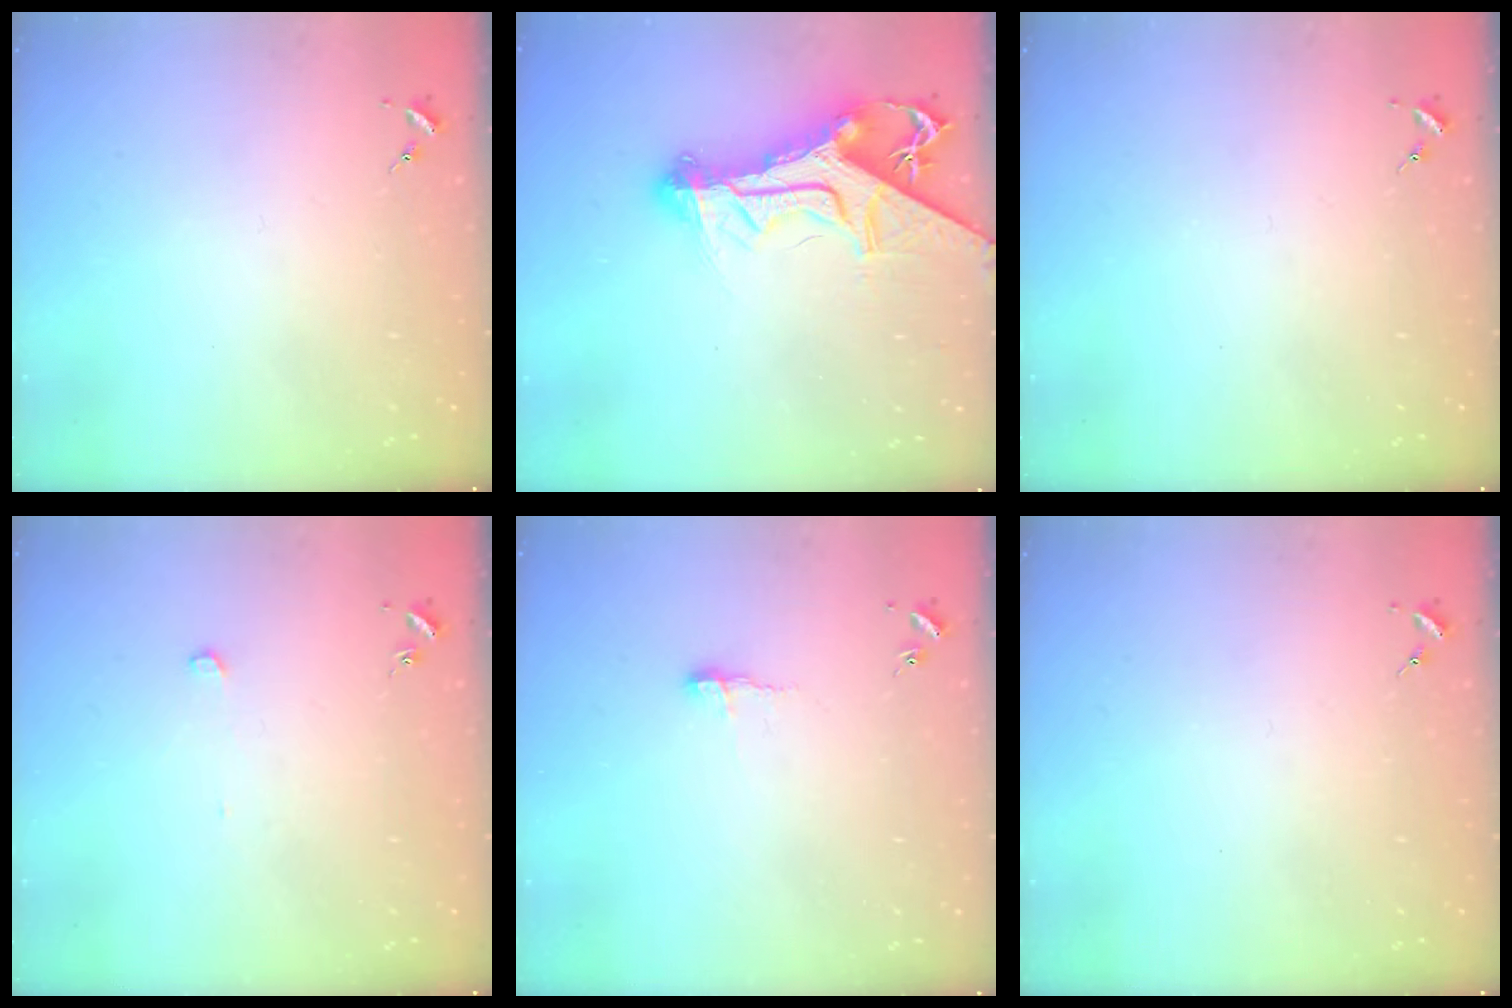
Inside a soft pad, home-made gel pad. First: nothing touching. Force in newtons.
{"total": 16.3, "press": 16.2, "slide": 1.5}
{"total": 0.0}
{"total": 2.4, "press": 2.4, "slide": 0.0}
{"total": 6.8, "press": 6.7, "slide": 0.7}
{"total": 0.0}